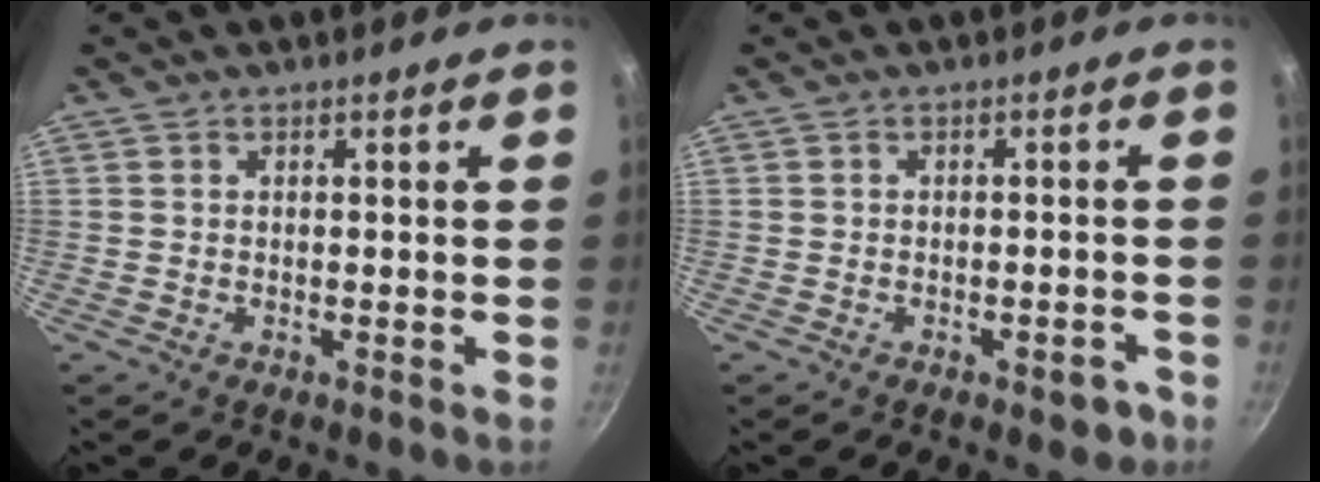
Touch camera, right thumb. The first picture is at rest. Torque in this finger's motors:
{"motor_torque": [0.23, -0.01, -0.11, 0.02, 0.08]}